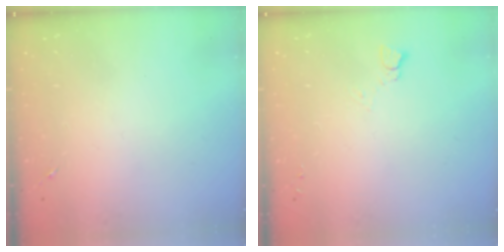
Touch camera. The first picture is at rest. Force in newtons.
{"total": 2.8, "press": 2.7, "slide": 0.3}